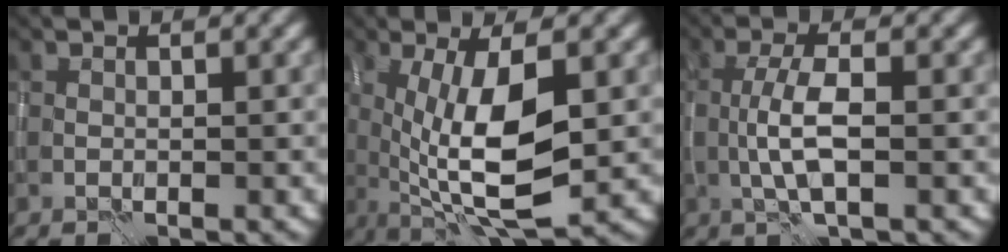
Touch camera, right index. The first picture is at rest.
{"total": 8.9, "force": [-0.2, 2.9, 8.4], "torque": [-0.153, -0.012, -0.001]}
{"total": 3.8, "force": [-0.5, 1.0, 3.6], "torque": [-0.079, 0.003, -0.013]}